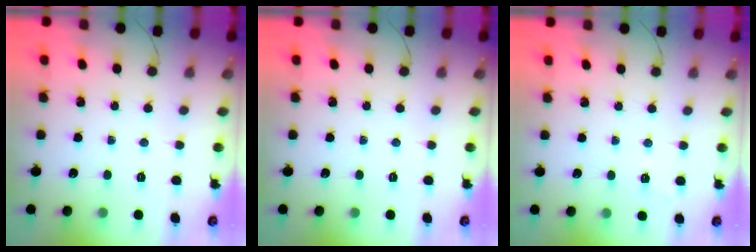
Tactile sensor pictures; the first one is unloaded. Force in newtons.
{"total": 0.0}
{"total": 5.4, "press": 5.2, "slide": 1.5}